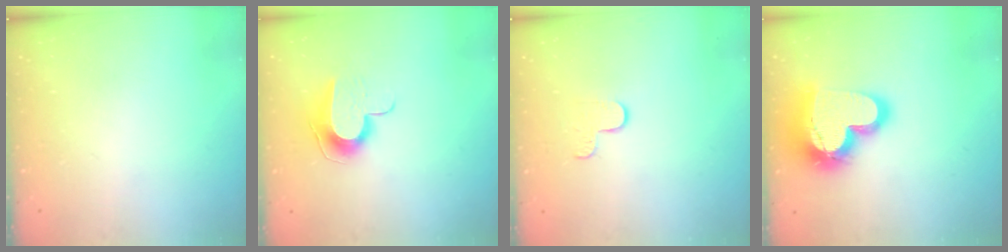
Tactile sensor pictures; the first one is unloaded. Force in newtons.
{"total": 9.6, "press": 9.6, "slide": 0.3}
{"total": 3.1, "press": 3.1, "slide": 0.4}
{"total": 23.1, "press": 23.0, "slide": 1.8}